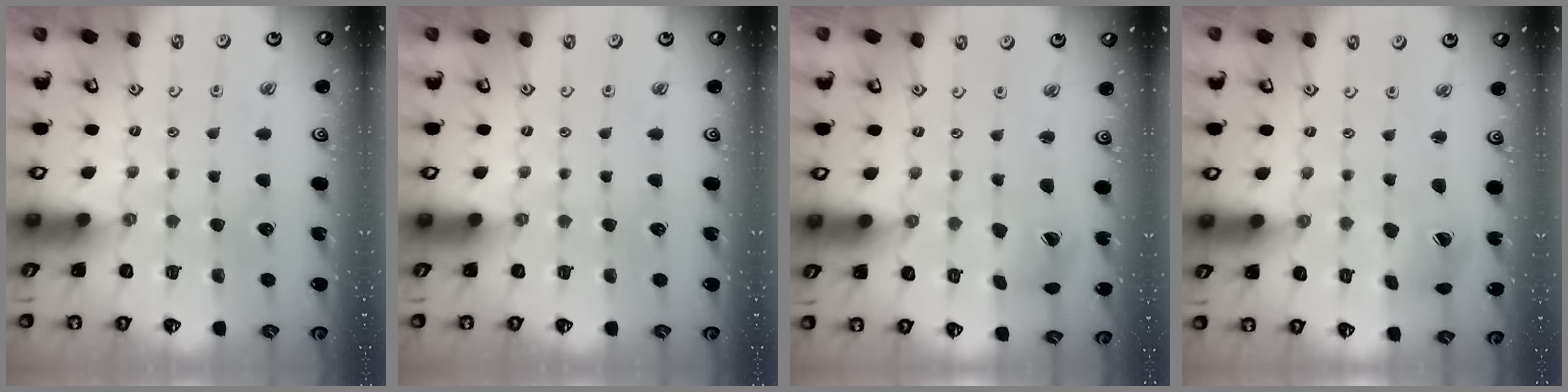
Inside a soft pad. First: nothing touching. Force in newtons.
{"total": 0.0}
{"total": 4.2, "press": 4.2, "slide": 0.5}
{"total": 5.3, "press": 5.2, "slide": 0.5}